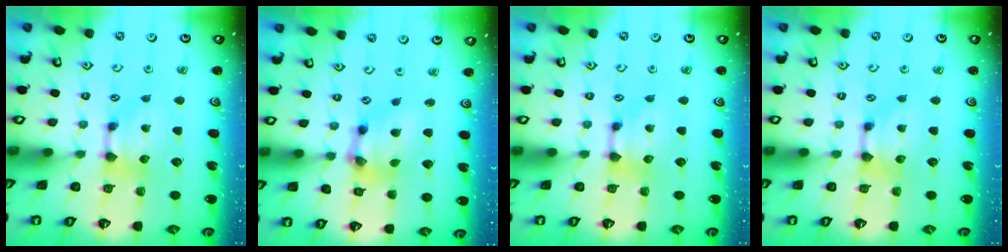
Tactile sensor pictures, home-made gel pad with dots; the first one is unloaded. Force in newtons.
{"total": 6.6, "press": 6.3, "slide": 1.9}
{"total": 0.0}
{"total": 0.0}